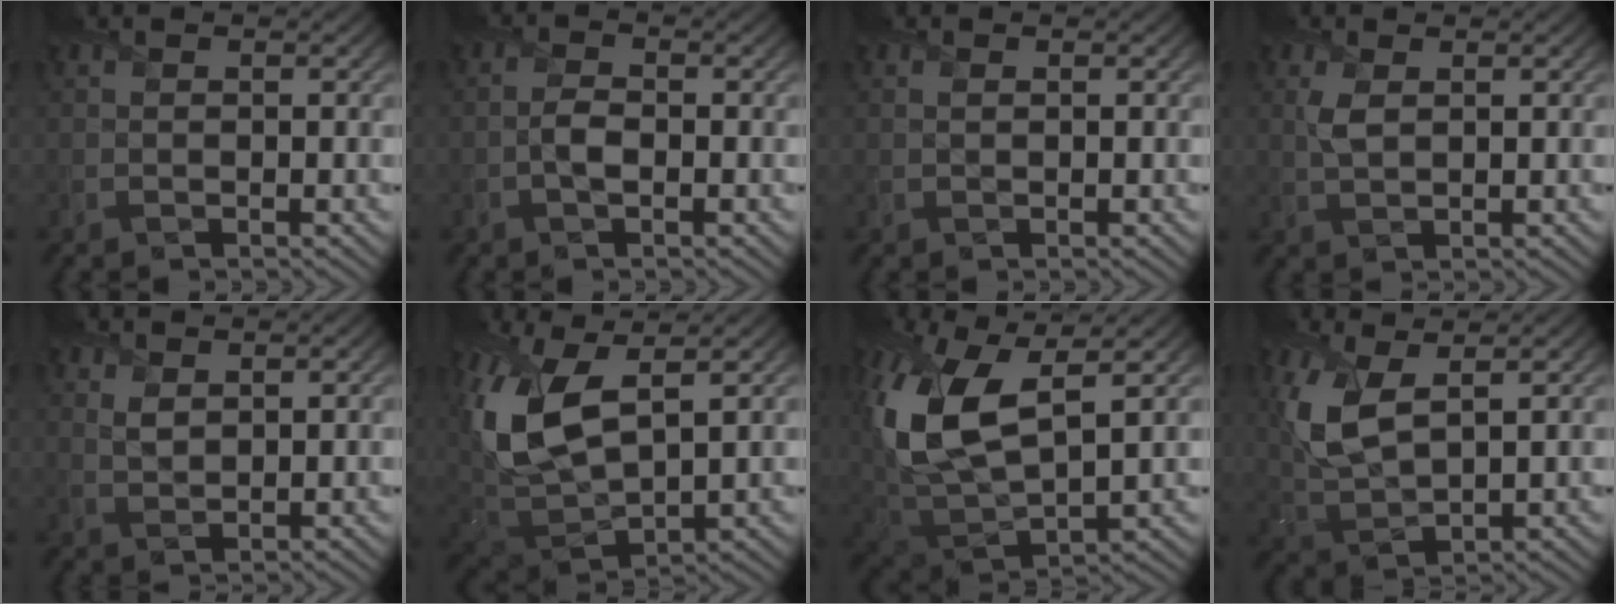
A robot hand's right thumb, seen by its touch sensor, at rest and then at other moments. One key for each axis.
{"total": 1.8, "fx": -0.9, "fy": 0.9, "fz": 1.3, "tx": -0.023, "ty": 0.000, "tz": -0.021}
{"total": 0.0}
{"total": 2.0, "fx": 0.8, "fy": 1.0, "fz": 1.6, "tx": -0.042, "ty": -0.001, "tz": 0.018}
{"total": 1.5, "fx": 1.1, "fy": 0.9, "fz": 0.7, "tx": -0.019, "ty": -0.005, "tz": 0.028}
{"total": 13.9, "fx": 4.5, "fy": 6.9, "fz": 11.2, "tx": -0.281, "ty": -0.001, "tz": 0.096}
{"total": 15.2, "fx": 4.4, "fy": 7.7, "fz": 12.4, "tx": -0.303, "ty": 0.000, "tz": 0.093}
{"total": 8.2, "fx": 3.0, "fy": 3.8, "fz": 6.6, "tx": -0.169, "ty": 0.000, "tz": 0.060}